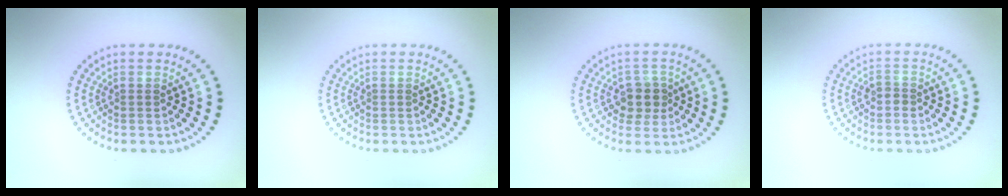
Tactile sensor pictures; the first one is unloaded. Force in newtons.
{"total": 0.0}
{"total": 2.4, "press": 2.3, "slide": 0.9}
{"total": 0.9, "press": 0.8, "slide": 0.5}